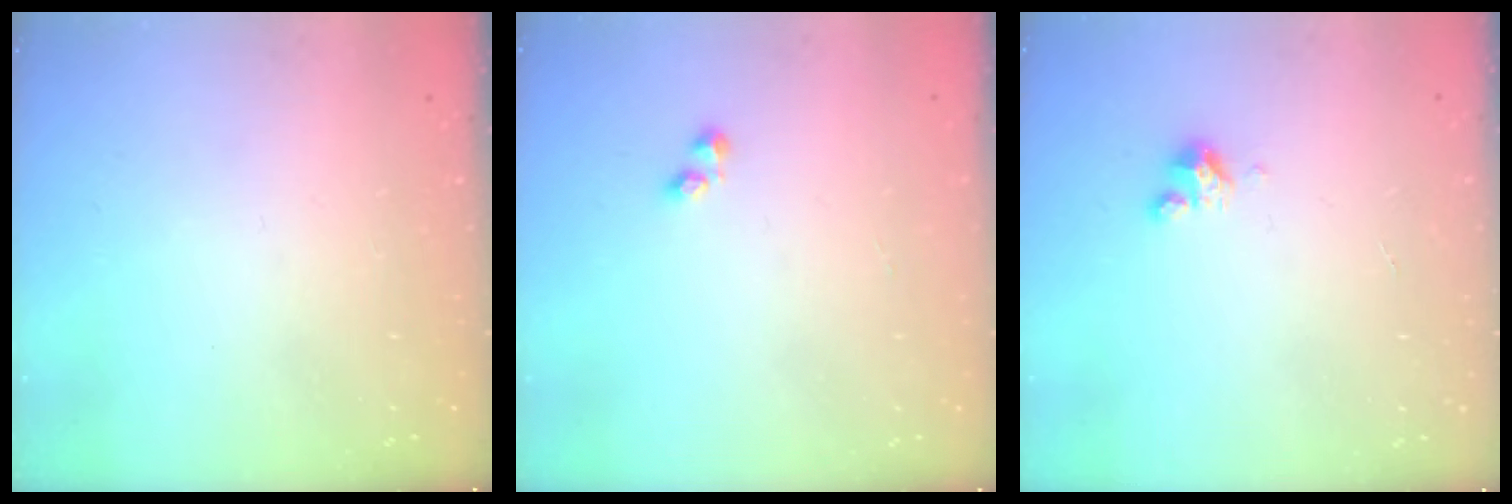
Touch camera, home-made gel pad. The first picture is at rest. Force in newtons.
{"total": 1.6, "press": 1.5, "slide": 0.4}
{"total": 2.5, "press": 2.5, "slide": 0.2}